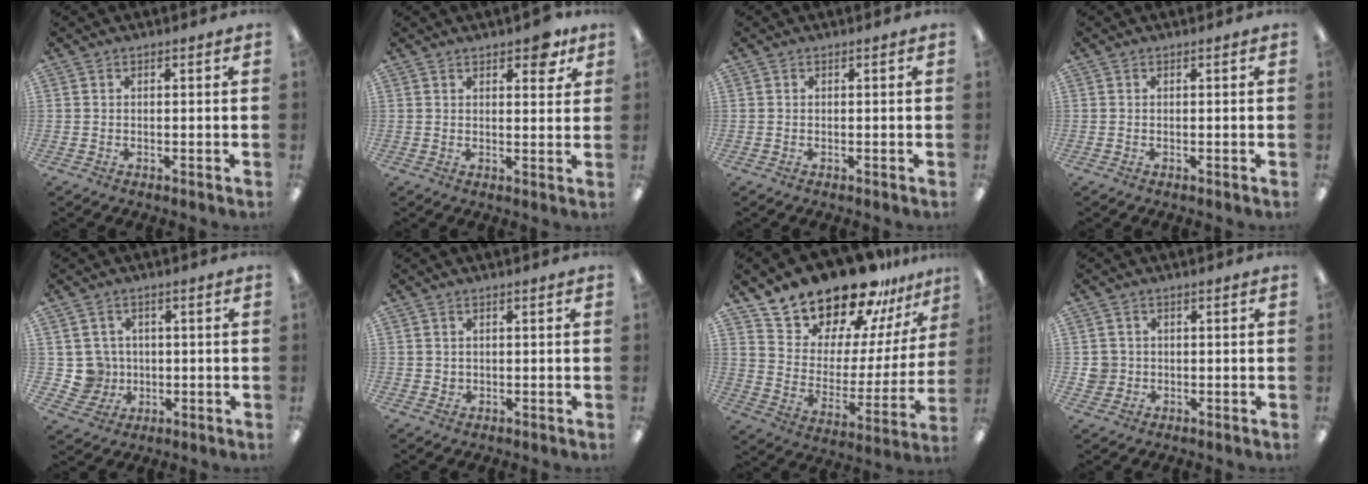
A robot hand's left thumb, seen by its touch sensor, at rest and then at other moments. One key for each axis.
{"total": 5.9, "fx": 4.0, "fy": 2.6, "fz": 3.6, "tx": -0.040, "ty": -0.014, "tz": 0.063}
{"total": 0.0}
{"total": 0.0}
{"total": 6.2, "fx": 0.7, "fy": 6.2, "fz": 0.5, "tx": -0.024, "ty": 0.004, "tz": 0.019}
{"total": 1.3, "fx": 0.7, "fy": 1.1, "fz": 0.2, "tx": -0.006, "ty": 0.003, "tz": 0.011}
{"total": 20.9, "fx": 18.8, "fy": 7.8, "fz": 4.8, "tx": -0.088, "ty": -0.156, "tz": 0.340}
{"total": 3.5, "fx": 0.1, "fy": 3.5, "fz": 0.5, "tx": -0.007, "ty": 0.005, "tz": -0.001}